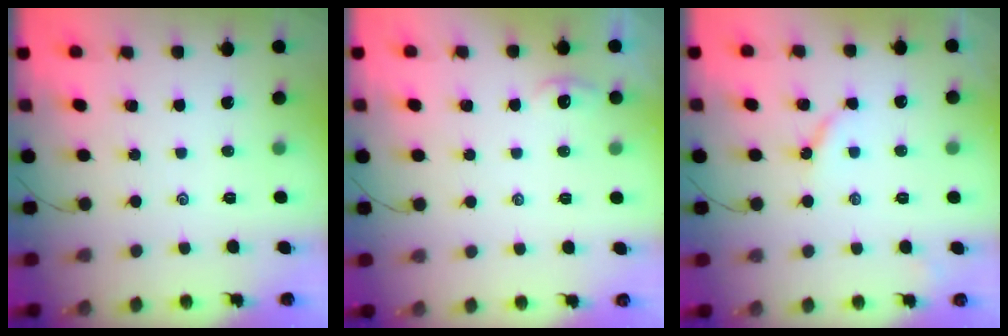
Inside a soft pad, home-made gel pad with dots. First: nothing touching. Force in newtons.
{"total": 0.0}
{"total": 4.4, "press": 4.4, "slide": 0.4}